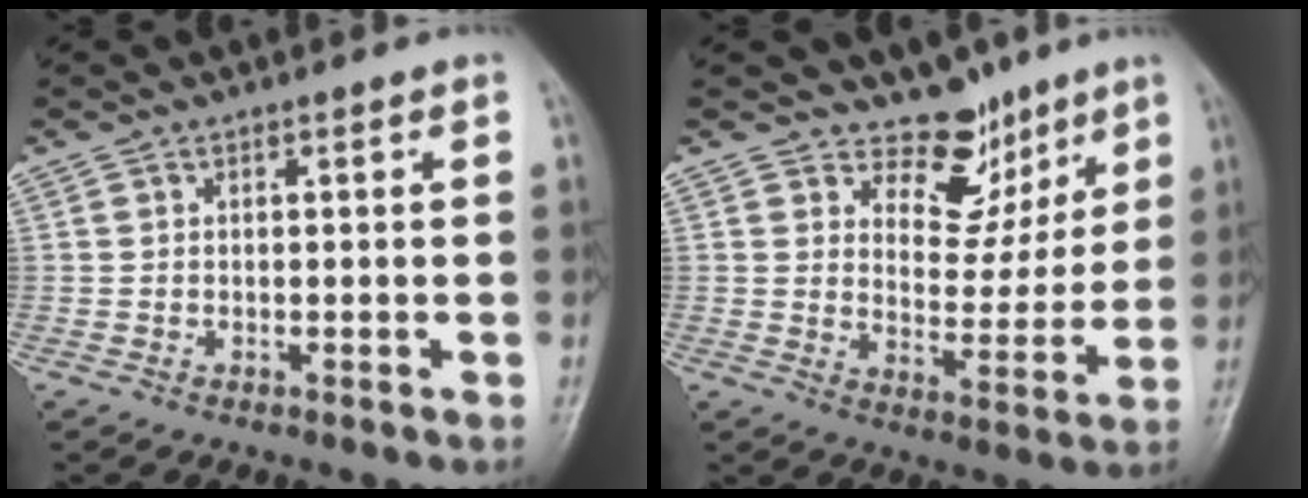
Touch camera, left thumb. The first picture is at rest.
{"total": 9.2, "force": [6.8, 5.7, 2.3], "torque": [0.011, -0.045, 0.113]}